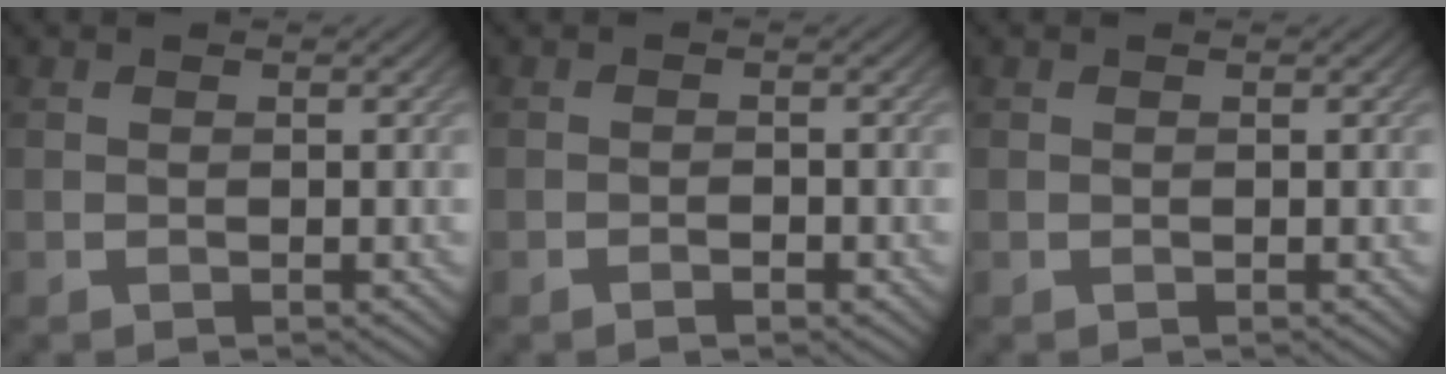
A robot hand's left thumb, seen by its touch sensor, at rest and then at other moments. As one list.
[{"total": 1.3, "force": [-0.9, 0.4, 0.9], "torque": [-0.013, 0.000, -0.015]}, {"total": 0.0}]